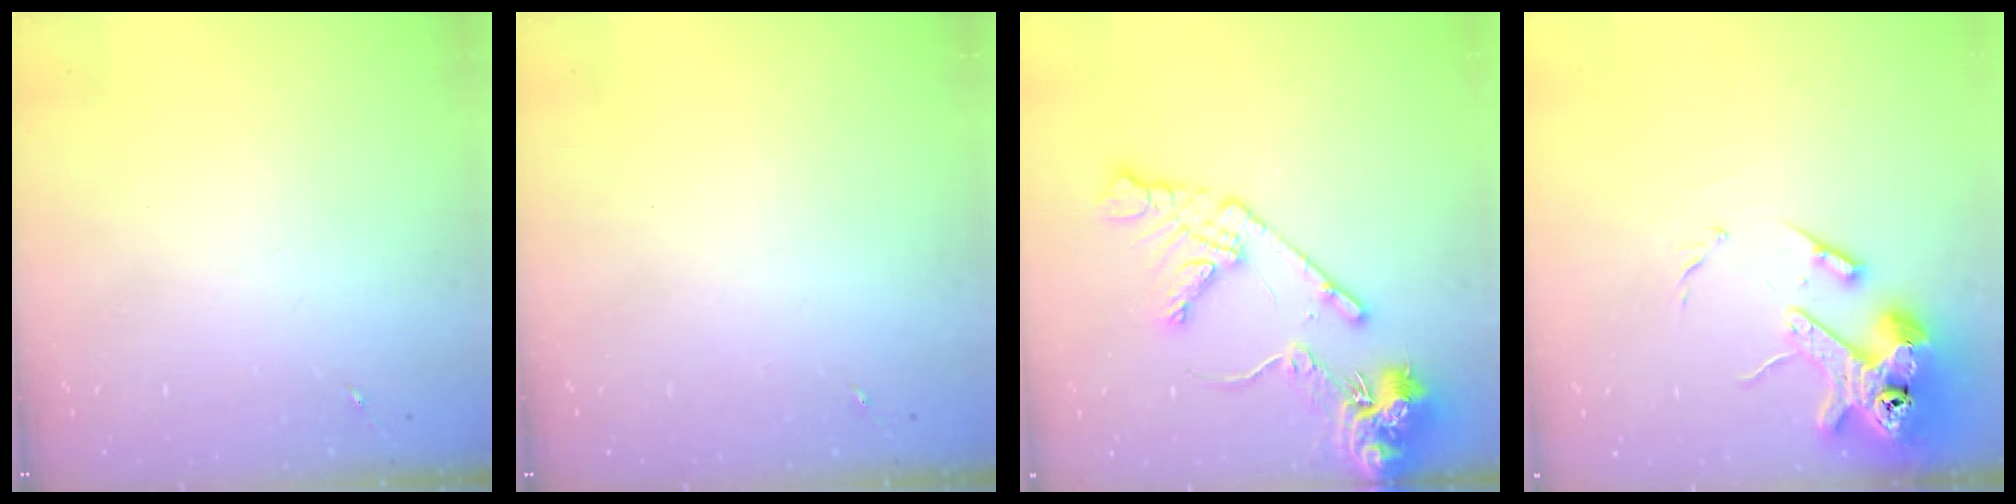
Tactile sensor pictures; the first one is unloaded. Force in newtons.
{"total": 0.0}
{"total": 15.4, "press": 15.2, "slide": 2.2}
{"total": 14.4, "press": 14.2, "slide": 2.1}